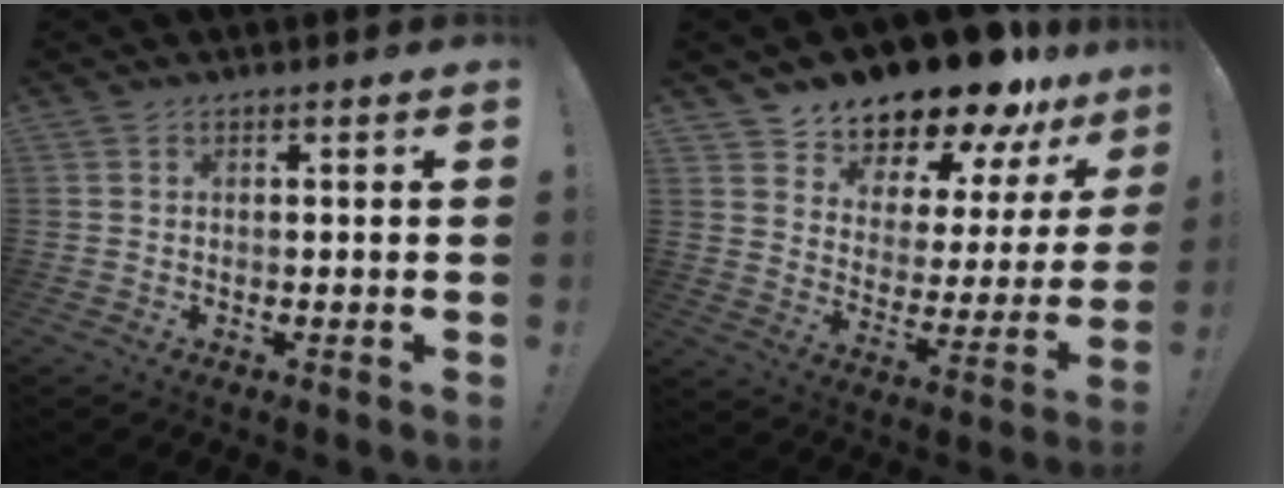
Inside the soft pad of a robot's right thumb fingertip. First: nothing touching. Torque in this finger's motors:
{"motor_torque": [0.27, 2.14, 0.29, 0.20, 0.00]}